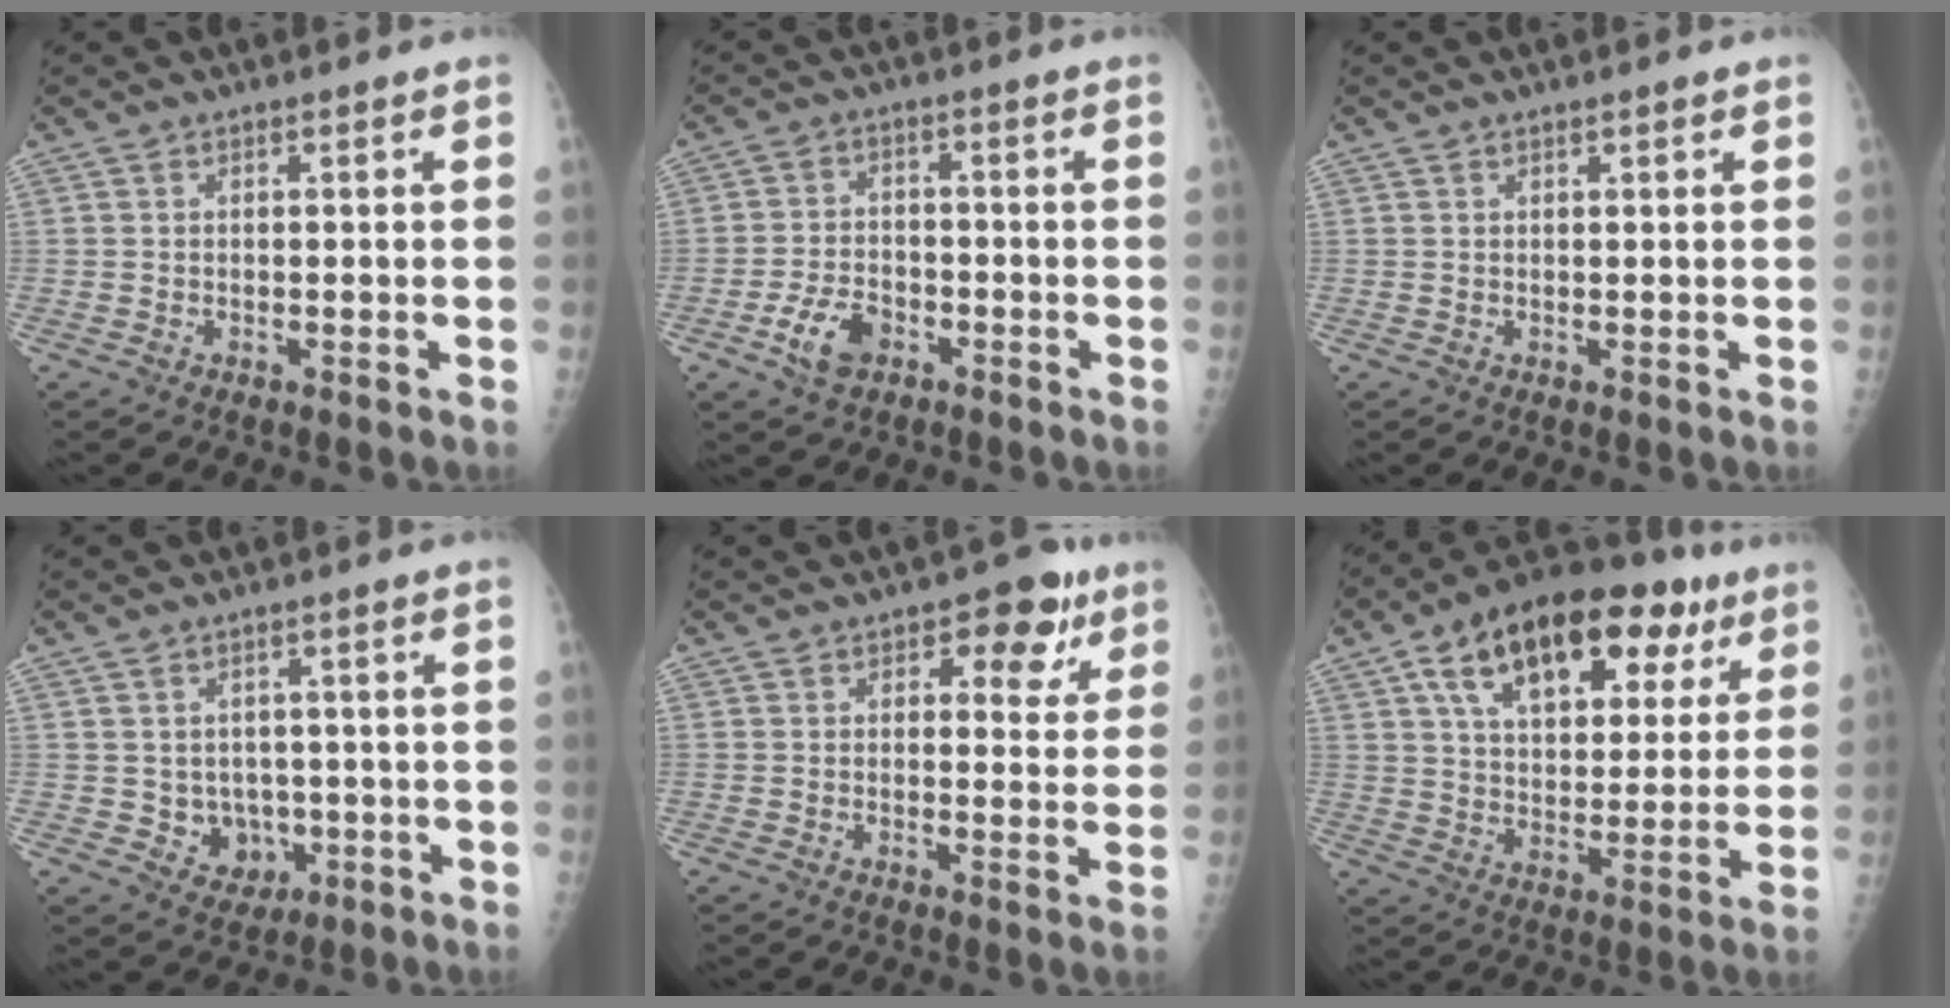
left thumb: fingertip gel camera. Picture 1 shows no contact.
{"total": 6.5, "force": [-3.3, 4.1, 3.9], "torque": [-0.068, 0.018, -0.058]}
{"total": 0.8, "force": [0.6, 0.2, 0.5], "torque": [-0.007, -0.001, 0.009]}
{"total": 5.8, "force": [-0.8, 5.1, 2.7], "torque": [-0.009, 0.004, 0.002]}
{"total": 8.1, "force": [4.0, 4.7, 5.2], "torque": [-0.021, -0.010, 0.044]}
{"total": 25.3, "force": [12.1, 13.5, 17.7], "torque": [-0.240, 0.010, 0.189]}